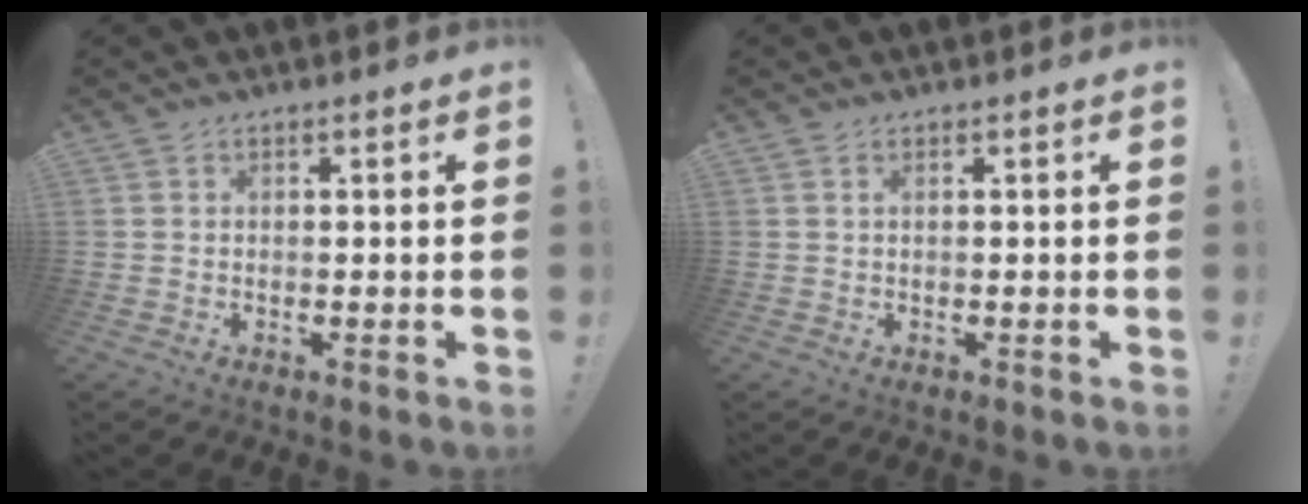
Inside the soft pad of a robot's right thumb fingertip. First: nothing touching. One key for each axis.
{"total": 0.8, "fx": 0.4, "fy": -0.2, "fz": 0.7, "tx": -0.012, "ty": -0.001, "tz": 0.006}